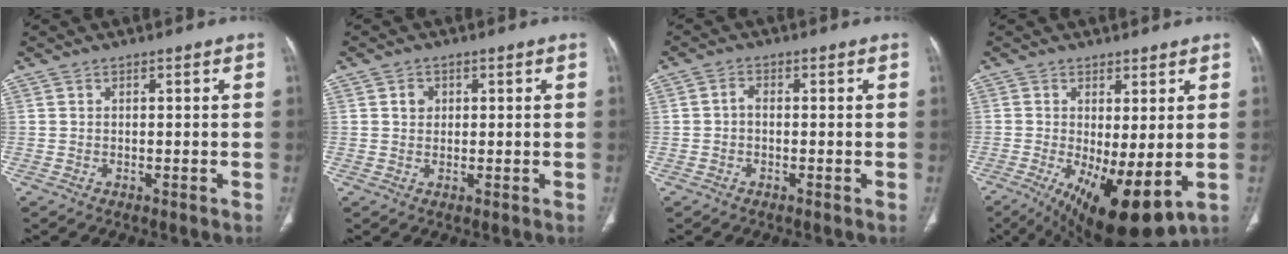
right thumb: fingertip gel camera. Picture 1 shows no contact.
{"total": 2.1, "force": [0.6, 1.8, 0.9], "torque": [-0.006, -0.001, 0.009]}
{"total": 1.8, "force": [-0.3, 1.3, 1.2], "torque": [-0.017, 0.005, -0.010]}
{"total": 13.2, "force": [-3.0, 4.7, 12.0], "torque": [-0.198, -0.023, -0.028]}